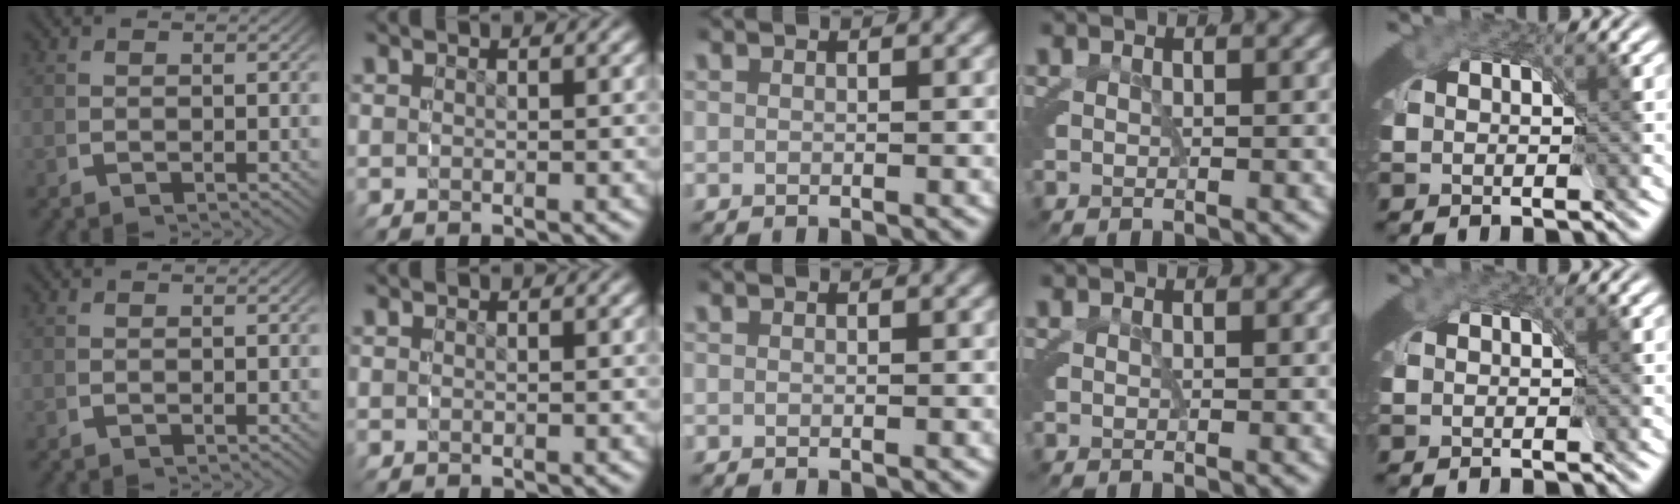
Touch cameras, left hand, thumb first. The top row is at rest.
{}